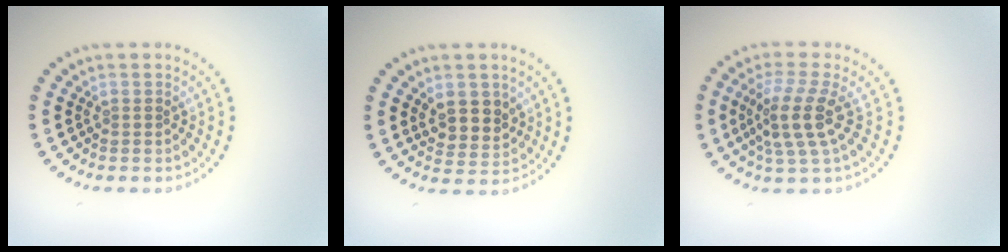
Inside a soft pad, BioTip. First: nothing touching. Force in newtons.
{"total": 3.0, "press": 2.8, "slide": 1.1}
{"total": 3.9, "press": 3.2, "slide": 2.2}